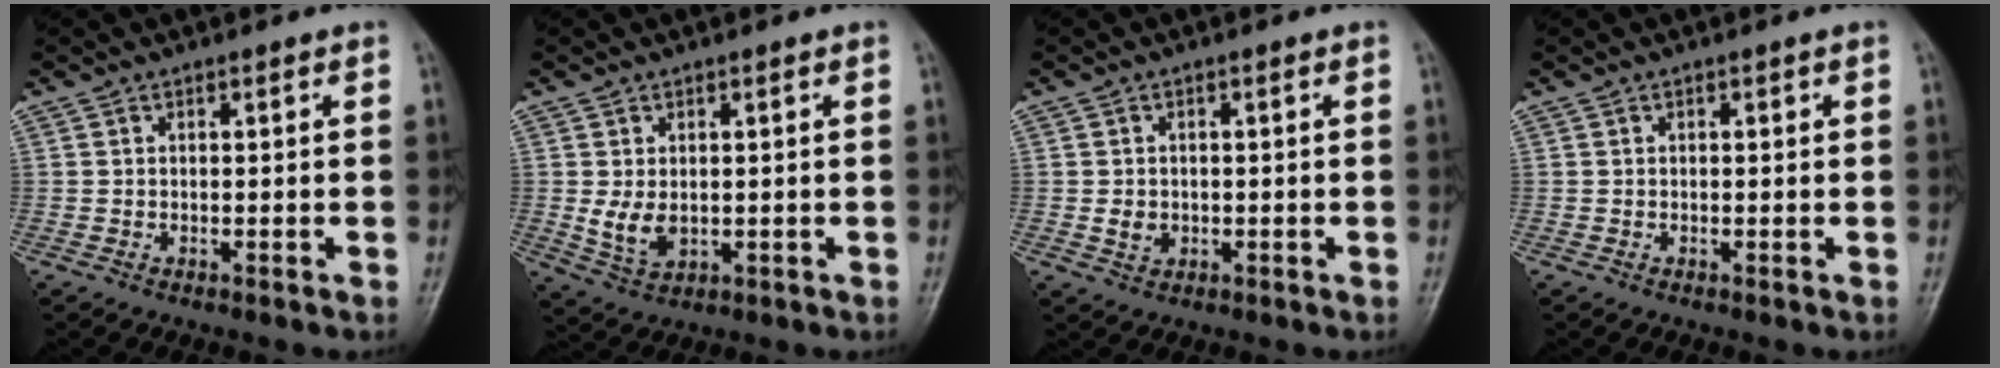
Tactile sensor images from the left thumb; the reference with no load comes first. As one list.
[{"total": 4.9, "force": [0.2, 3.5, 3.4], "torque": [-0.054, -0.014, 0.014]}, {"total": 2.6, "force": [-0.3, 2.2, 1.2], "torque": [-0.012, 0.000, -0.002]}, {"total": 0.6, "force": [0.2, 0.3, 0.5], "torque": [-0.003, 0.001, 0.002]}]